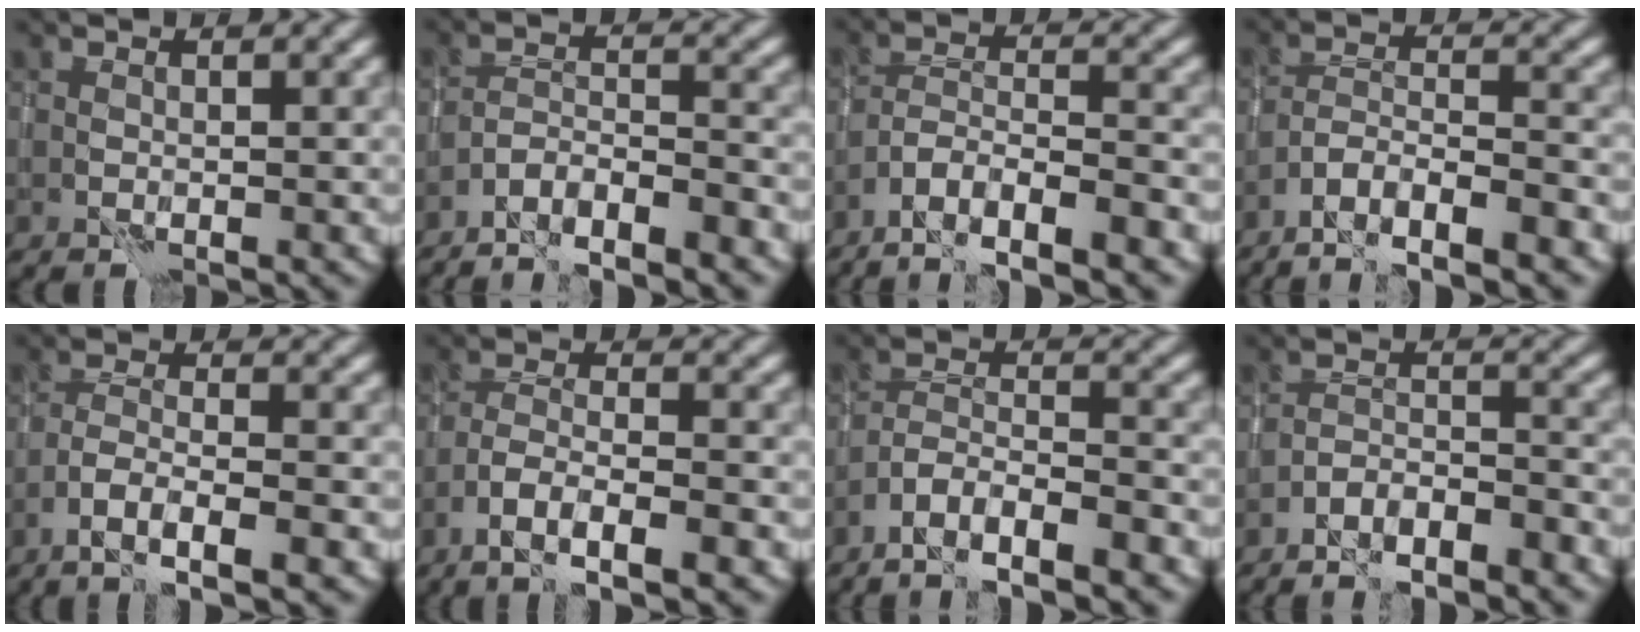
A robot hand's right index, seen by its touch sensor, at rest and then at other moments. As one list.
[{"total": 4.4, "force": [-3.8, 0.4, 2.0], "torque": [-0.037, 0.004, -0.071]}, {"total": 6.6, "force": [-5.0, 1.3, 4.1], "torque": [-0.069, 0.005, -0.090]}, {"total": 6.0, "force": [-4.7, 0.9, 3.6], "torque": [-0.059, 0.005, -0.085]}, {"total": 4.6, "force": [-2.9, 0.7, 3.5], "torque": [-0.066, 0.002, -0.053]}, {"total": 5.5, "force": [-3.6, 1.1, 4.1], "torque": [-0.075, 0.002, -0.065]}, {"total": 5.3, "force": [-4.3, 0.8, 3.1], "torque": [-0.052, 0.003, -0.078]}, {"total": 3.6, "force": [-3.2, 0.5, 1.7], "torque": [-0.030, 0.007, -0.058]}]